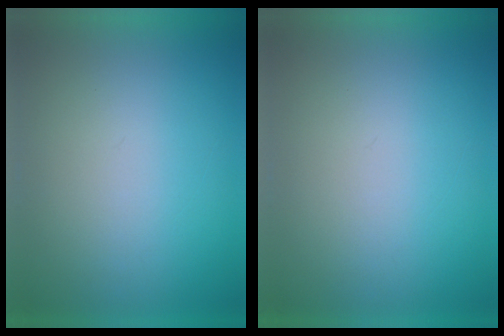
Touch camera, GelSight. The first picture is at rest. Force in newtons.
{"total": 1.1}